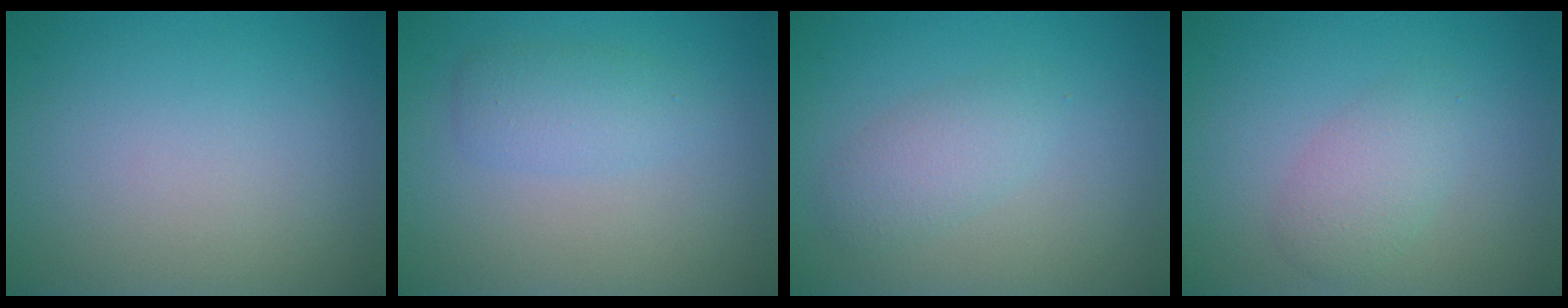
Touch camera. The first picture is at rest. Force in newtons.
{"total": 2.3, "press": 2.2, "slide": 0.2}
{"total": 2.4, "press": 2.4, "slide": 0.2}
{"total": 2.4, "press": 2.4, "slide": 0.1}